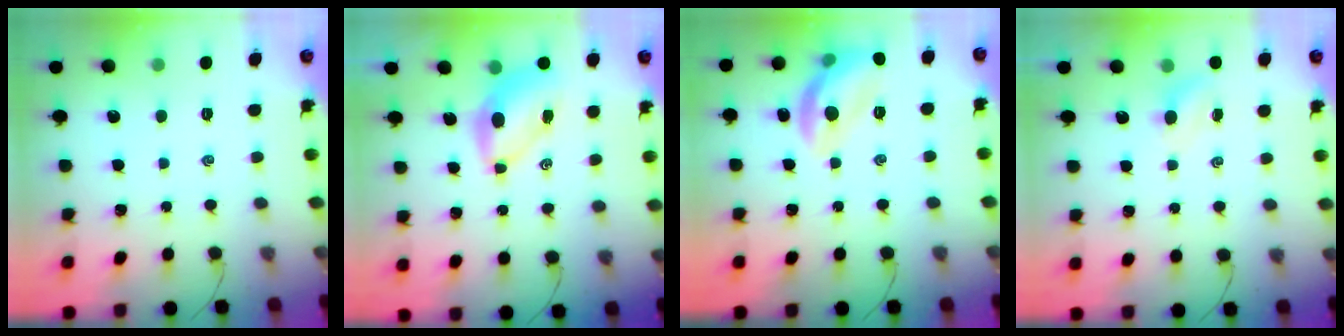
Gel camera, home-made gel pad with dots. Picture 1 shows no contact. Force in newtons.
{"total": 6.7, "press": 6.6, "slide": 1.1}
{"total": 11.1, "press": 11.1, "slide": 0.5}
{"total": 3.4, "press": 3.2, "slide": 1.1}